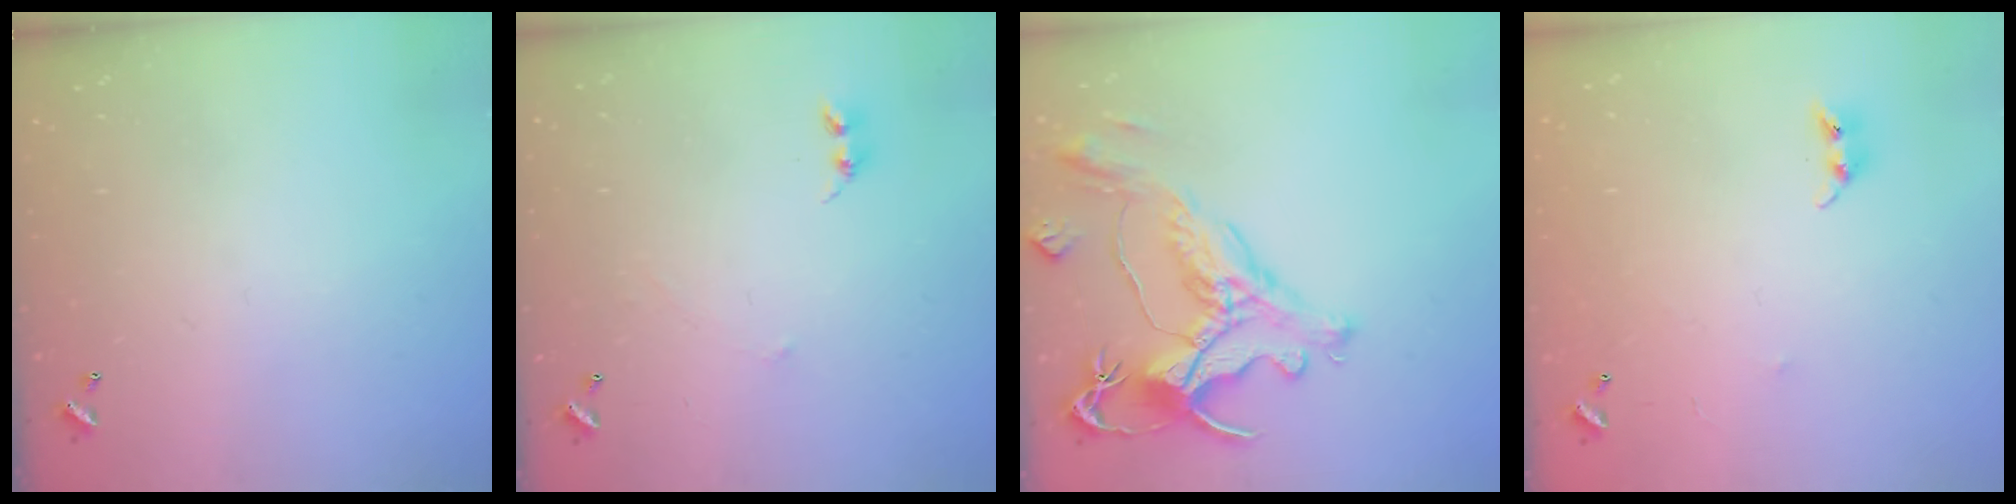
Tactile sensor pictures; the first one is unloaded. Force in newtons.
{"total": 2.3, "press": 2.3, "slide": 0.3}
{"total": 1.6, "press": 1.0, "slide": 1.3}
{"total": 6.2, "press": 6.2, "slide": 0.2}